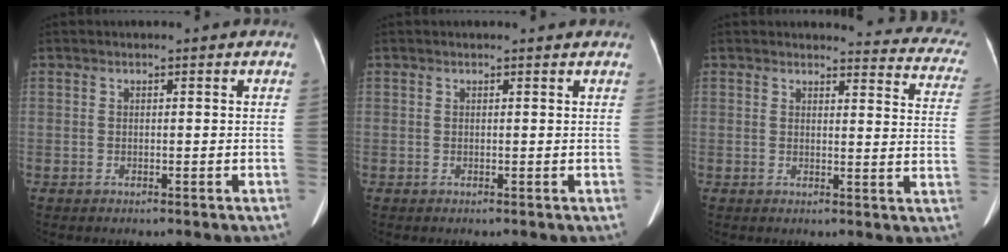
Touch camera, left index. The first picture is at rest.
{"total": 0.8, "force": [0.8, 0.0, 0.1], "torque": [-0.008, 0.000, 0.006]}
{"total": 13.2, "force": [12.7, 2.6, 2.1], "torque": [0.020, -0.079, 0.095]}